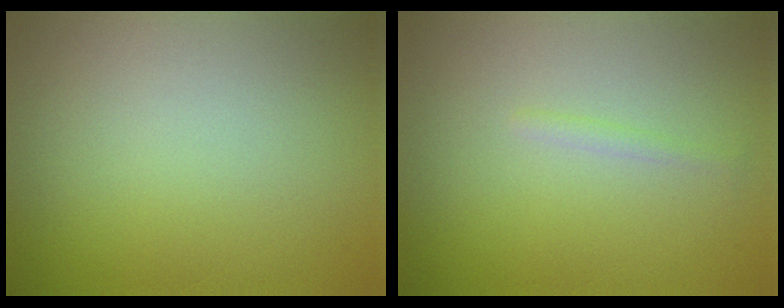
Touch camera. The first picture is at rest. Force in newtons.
{"total": 0.6, "press": 0.6, "slide": 0.0}